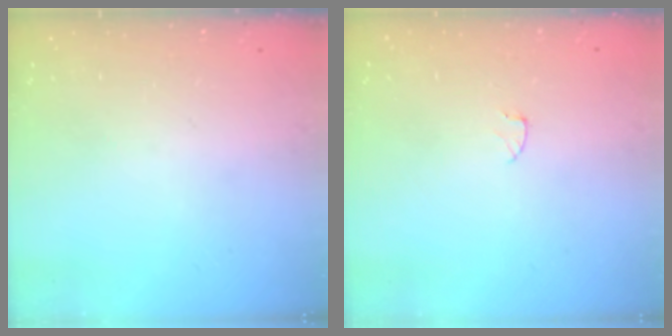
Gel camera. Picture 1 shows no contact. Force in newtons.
{"total": 2.6, "press": 2.6, "slide": 0.2}